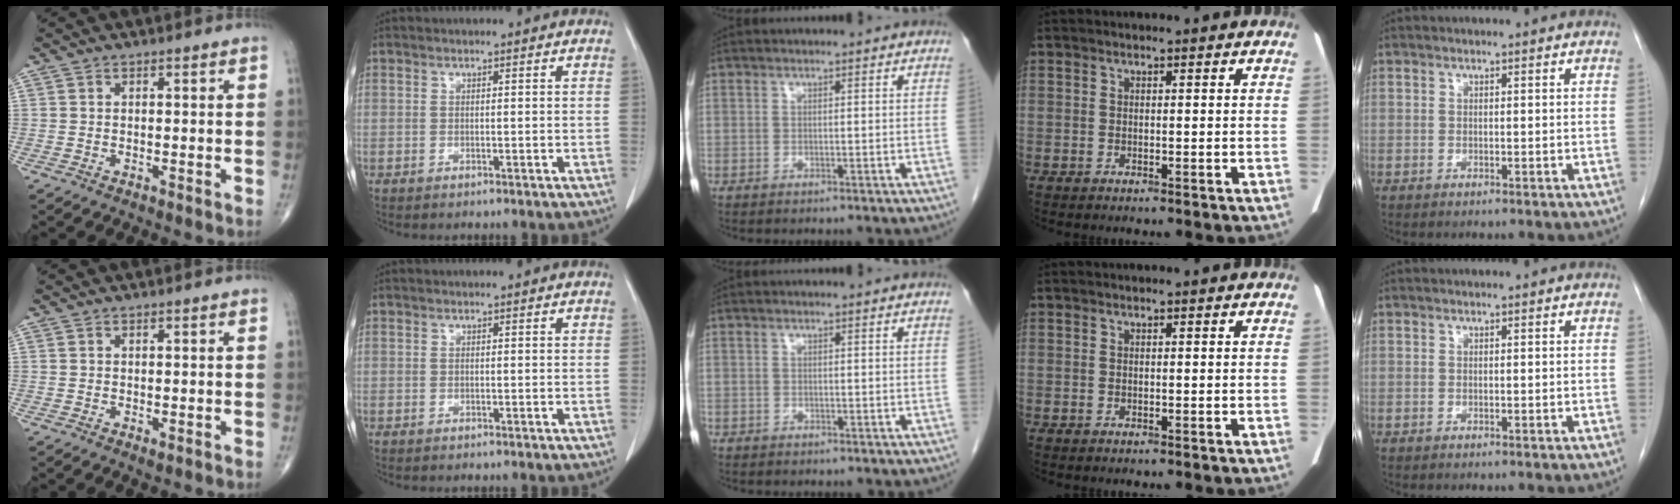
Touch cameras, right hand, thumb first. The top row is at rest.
{"thumb": {"total": 1.0, "force": [0.0, 0.5, 0.8], "torque": [-0.016, -0.002, 0.005]}, "middle": {"total": 1.7, "force": [-1.4, 1.0, 0.4], "torque": [-0.007, 0.003, -0.017]}}